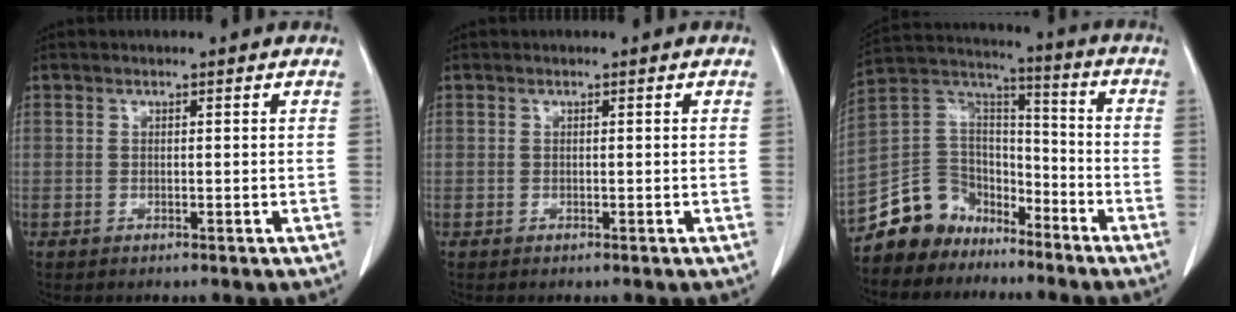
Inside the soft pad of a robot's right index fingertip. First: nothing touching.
{"total": 0.0}
{"total": 11.3, "force": [-8.7, 7.2, 1.2], "torque": [-0.034, 0.070, -0.161]}